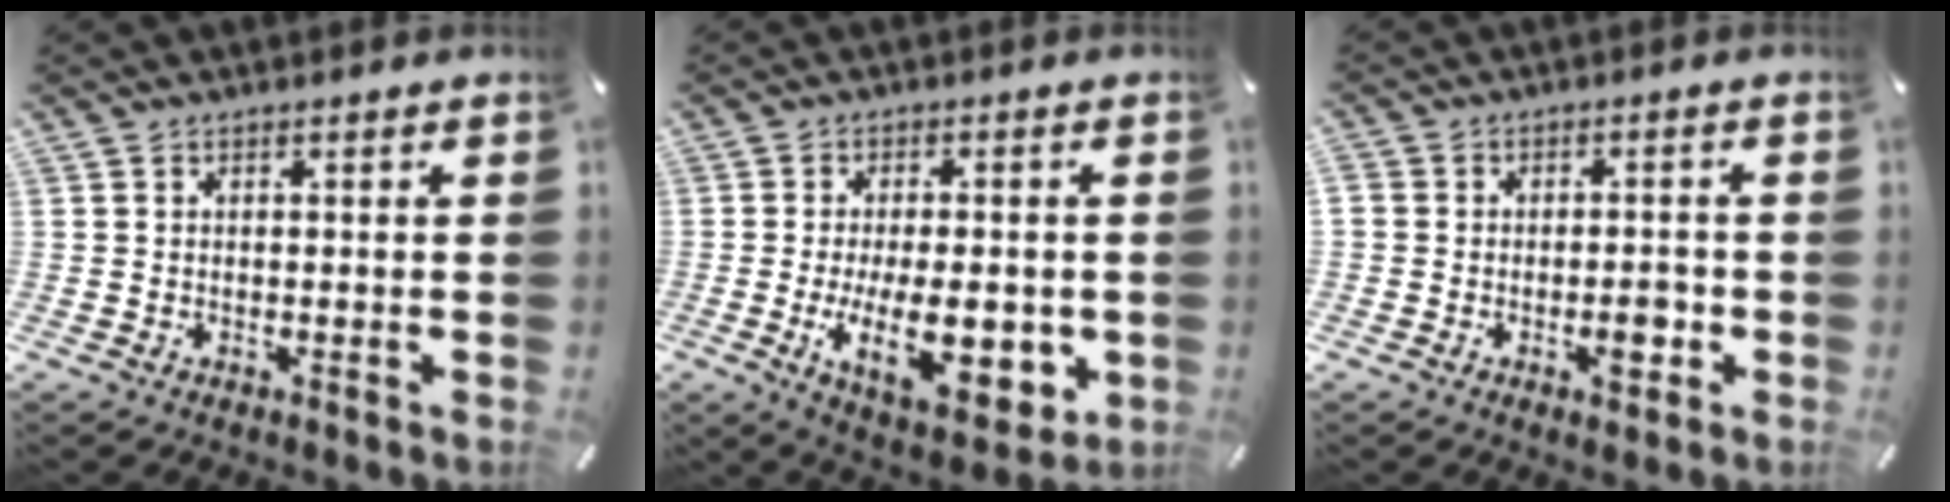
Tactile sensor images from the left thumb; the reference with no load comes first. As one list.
[{"total": 16.2, "force": [-2.7, 7.3, 14.3], "torque": [-0.235, -0.019, -0.034]}, {"total": 4.8, "force": [-1.8, 3.0, 3.3], "torque": [-0.050, 0.010, -0.029]}]